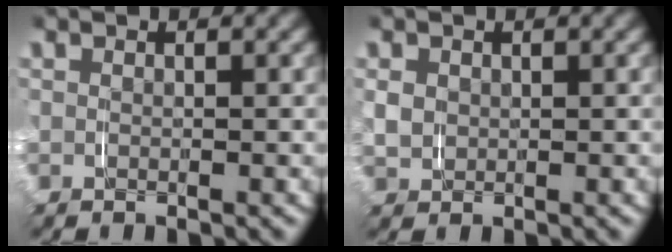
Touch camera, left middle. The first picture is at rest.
{"total": 2.1, "force": [0.2, 1.9, 0.9], "torque": [-0.037, -0.007, 0.014]}